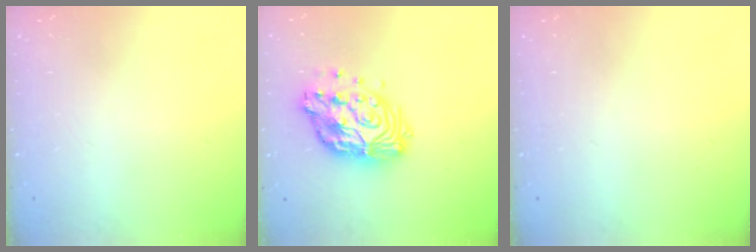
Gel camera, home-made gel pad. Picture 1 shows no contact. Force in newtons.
{"total": 15.5, "press": 15.5, "slide": 1.3}
{"total": 0.0}